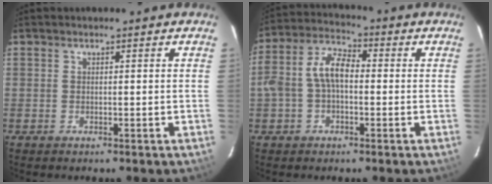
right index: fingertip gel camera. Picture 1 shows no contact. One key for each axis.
{"total": 7.9, "fx": -0.8, "fy": 4.7, "fz": 6.3, "tx": -0.134, "ty": 0.026, "tz": -0.015}